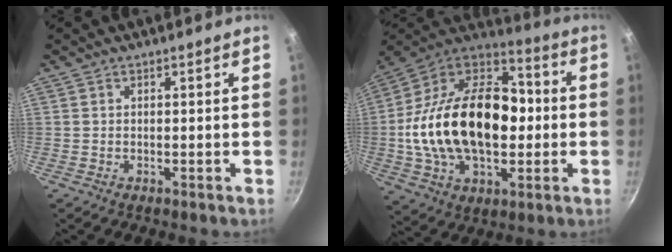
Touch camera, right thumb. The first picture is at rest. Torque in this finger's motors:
{"motor_torque": [0.75, 3.81, 1.55, -1.22, 0.29]}